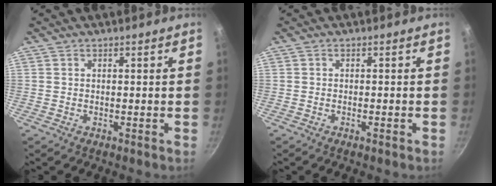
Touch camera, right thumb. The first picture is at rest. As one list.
[{"total": 0.9, "force": [-0.6, 0.1, 0.6], "torque": [-0.018, 0.003, -0.013]}]